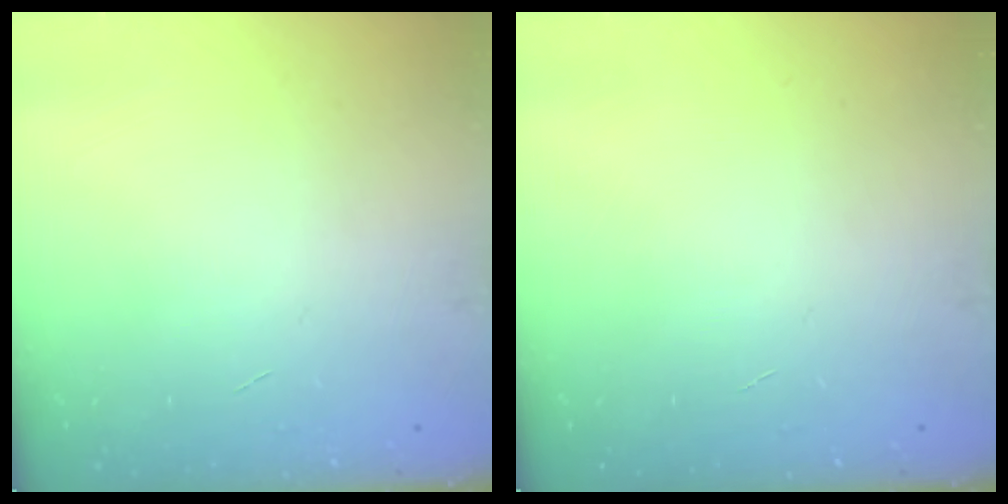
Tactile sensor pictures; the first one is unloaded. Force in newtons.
{"total": 0.0}